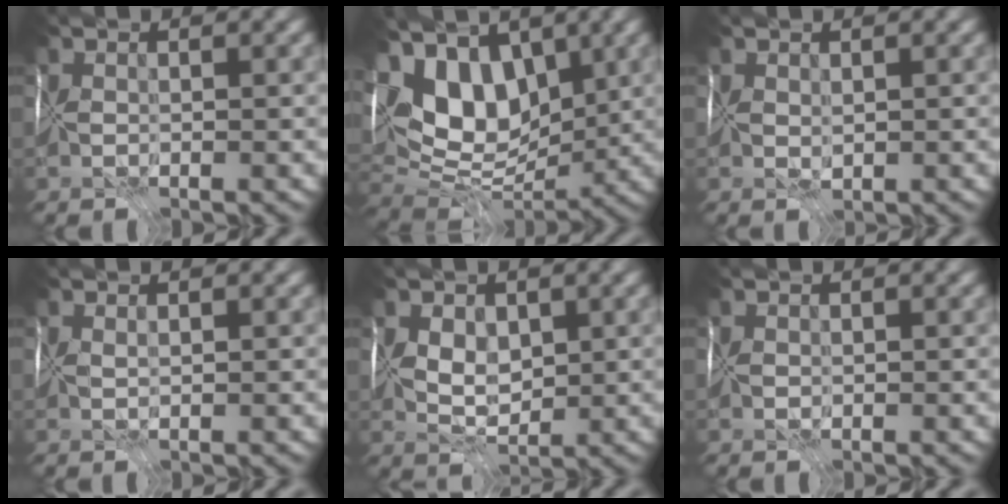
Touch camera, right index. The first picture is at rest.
{"total": 9.7, "force": [3.9, 5.6, 6.9], "torque": [-0.116, 0.015, 0.067]}
{"total": 0.6, "force": [0.6, -0.2, 0.1], "torque": [0.000, 0.000, 0.013]}
{"total": 1.0, "force": [0.7, -0.7, -0.1], "torque": [0.004, 0.004, 0.018]}
{"total": 1.6, "force": [0.8, 0.8, 1.1], "torque": [-0.014, -0.003, 0.022]}
{"total": 0.0}